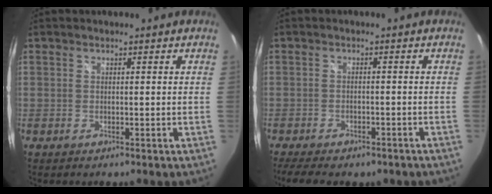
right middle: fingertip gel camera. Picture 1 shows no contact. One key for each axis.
{"total": 9.9, "fx": -7.8, "fy": 3.7, "fz": 4.8, "tx": -0.108, "ty": -0.025, "tz": -0.110}